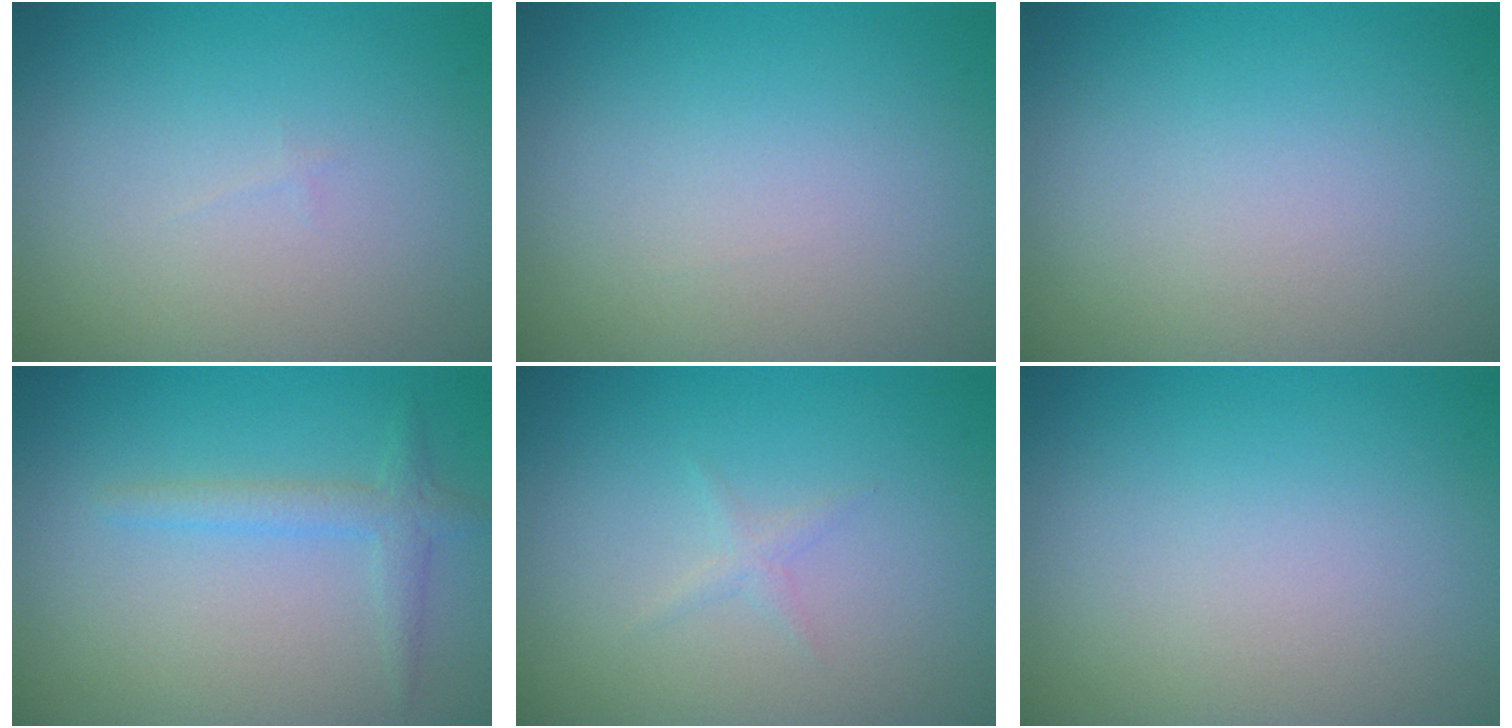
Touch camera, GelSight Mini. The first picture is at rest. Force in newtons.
{"total": 0.0}
{"total": 0.0}
{"total": 1.9, "press": 1.9, "slide": 0.1}
{"total": 0.7, "press": 0.7, "slide": 0.0}
{"total": 0.0}